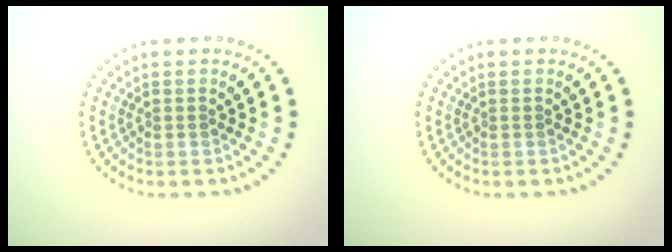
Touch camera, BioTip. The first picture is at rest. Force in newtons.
{"total": 0.0}